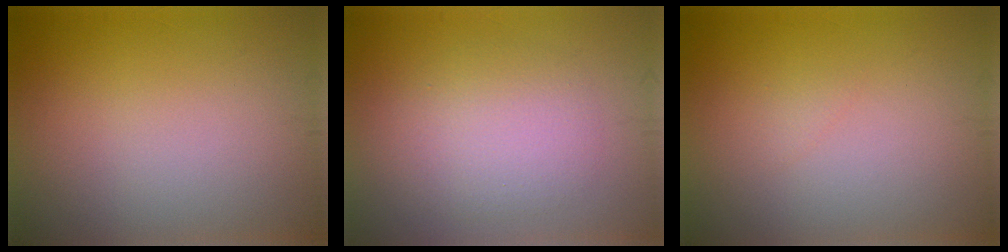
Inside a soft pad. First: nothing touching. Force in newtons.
{"total": 3.9, "press": 3.9, "slide": 0.4}
{"total": 0.5, "press": 0.5, "slide": 0.1}